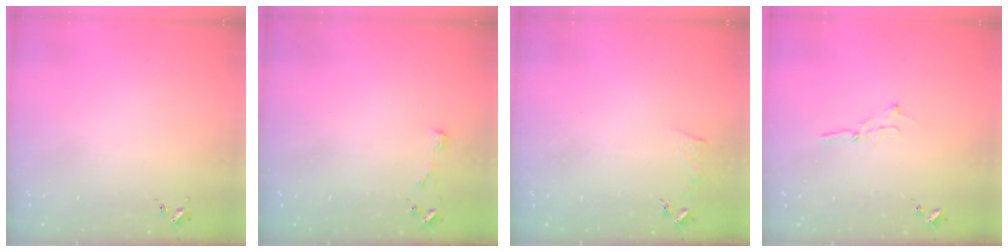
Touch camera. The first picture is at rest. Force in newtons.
{"total": 3.3, "press": 3.3, "slide": 0.4}
{"total": 3.4, "press": 3.3, "slide": 0.5}
{"total": 2.3, "press": 2.3, "slide": 0.2}